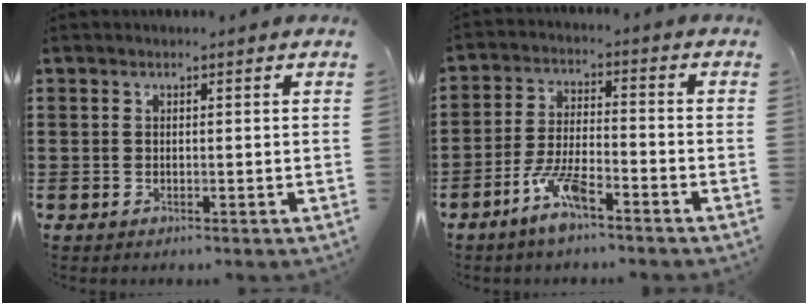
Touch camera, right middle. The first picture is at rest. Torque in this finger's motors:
{"motor_torque": [1.38, 0.76, 0.18, 0.08]}